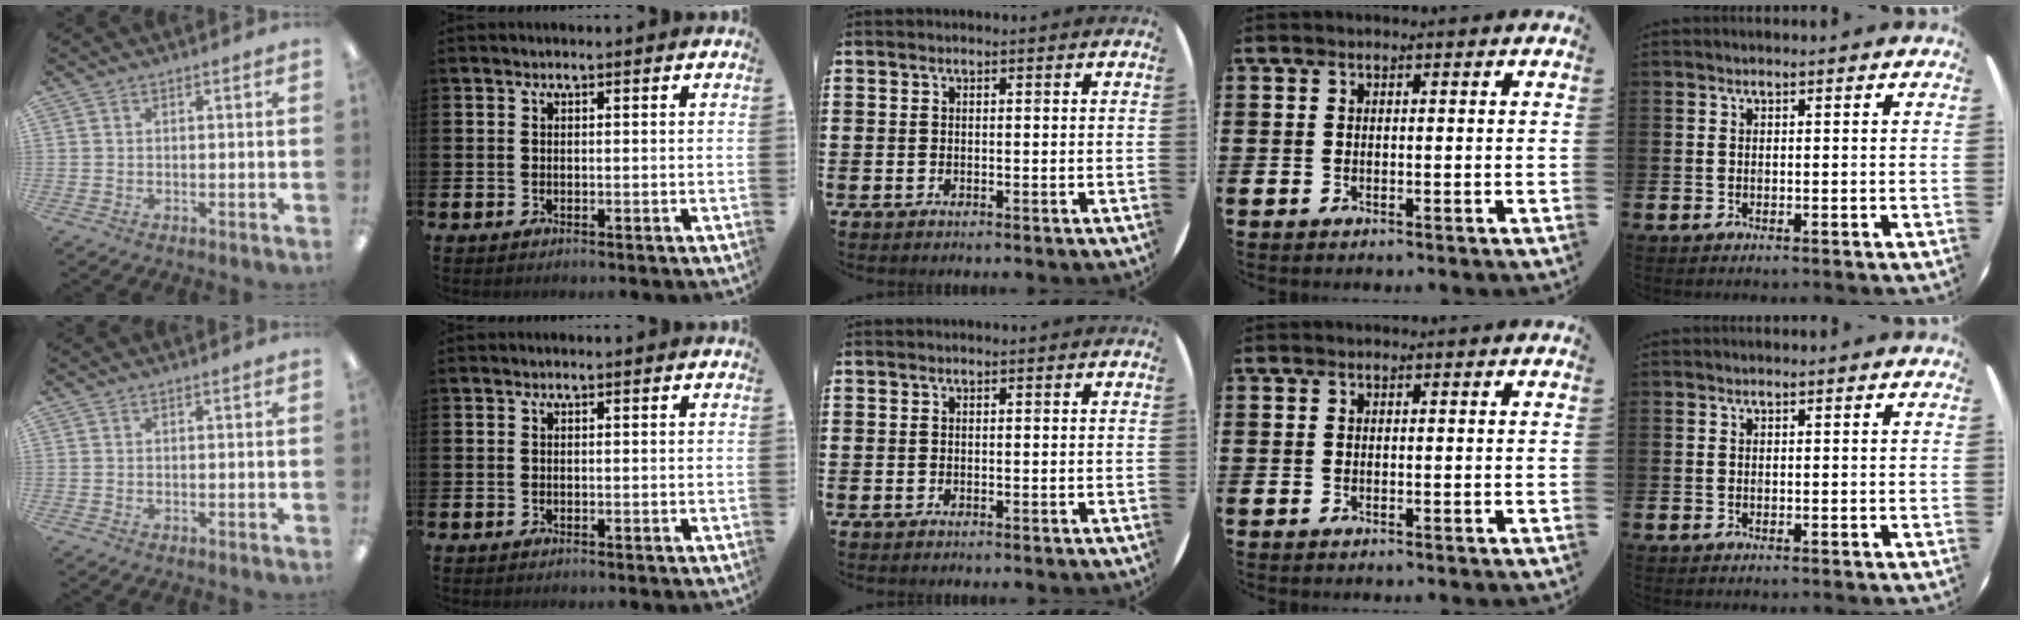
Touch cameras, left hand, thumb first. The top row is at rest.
{}